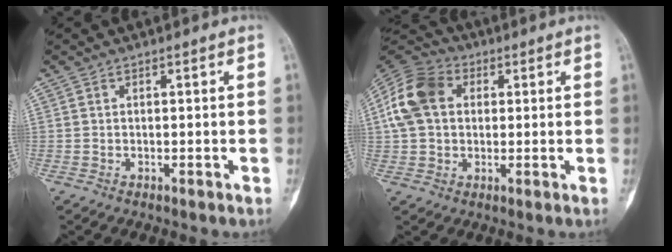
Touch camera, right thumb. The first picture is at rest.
{"total": 12.7, "force": [2.6, 9.4, 8.1], "torque": [-0.149, 0.024, 0.038]}